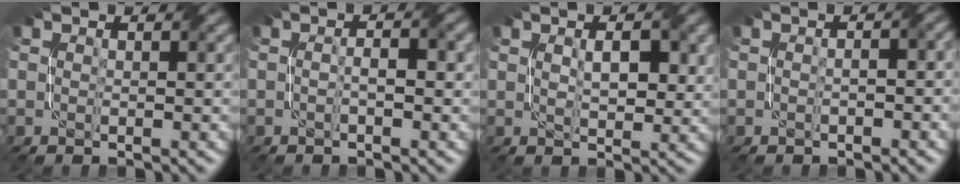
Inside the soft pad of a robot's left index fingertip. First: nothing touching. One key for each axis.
{"total": 1.8, "fx": -0.3, "fy": 0.4, "fz": 1.8, "tx": -0.032, "ty": 0.003, "tz": -0.008}
{"total": 3.3, "fx": 0.9, "fy": 1.4, "fz": 2.9, "tx": -0.052, "ty": 0.001, "tz": 0.021}
{"total": 1.6, "fx": -0.3, "fy": 0.5, "fz": 1.4, "tx": -0.022, "ty": -0.001, "tz": -0.007}